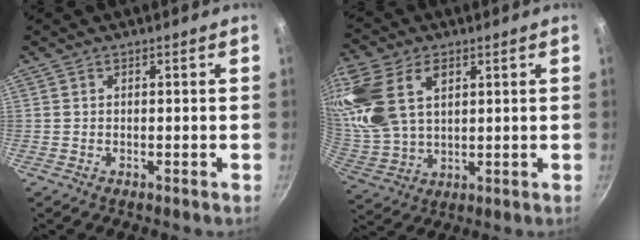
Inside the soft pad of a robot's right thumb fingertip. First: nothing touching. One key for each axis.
{"total": 19.1, "fx": 7.1, "fy": 12.0, "fz": 13.0, "tx": -0.285, "ty": -0.003, "tz": 0.148}